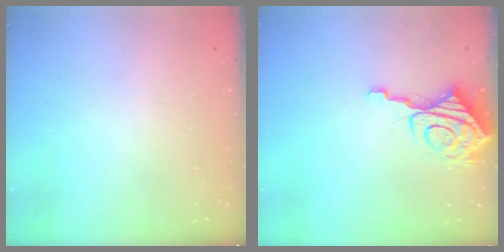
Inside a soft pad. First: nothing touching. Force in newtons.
{"total": 10.4, "press": 10.3, "slide": 1.0}